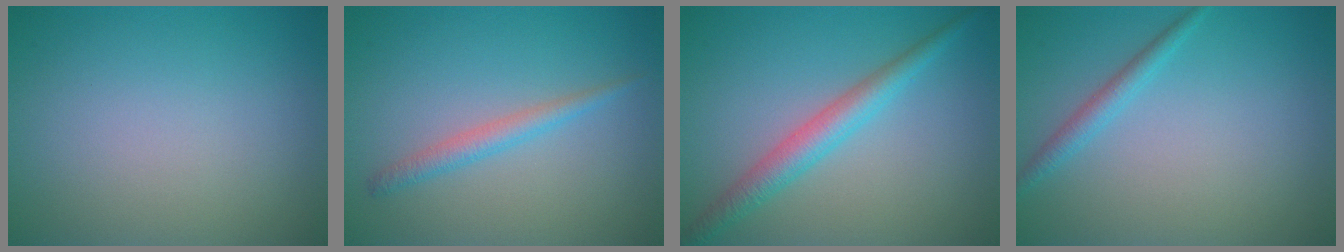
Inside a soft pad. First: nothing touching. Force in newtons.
{"total": 1.8, "press": 1.8, "slide": 0.1}
{"total": 3.3, "press": 3.3, "slide": 0.1}
{"total": 1.6, "press": 1.6, "slide": 0.1}